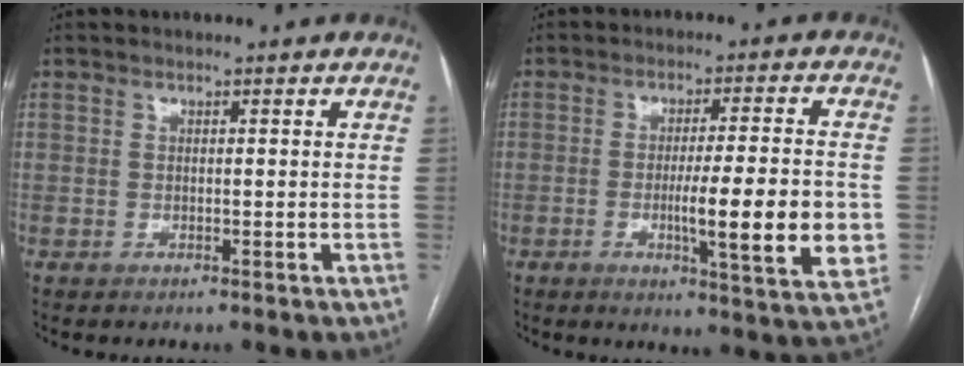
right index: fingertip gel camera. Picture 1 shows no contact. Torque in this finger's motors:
{"motor_torque": [0.70, -0.26, 0.44, 0.12]}